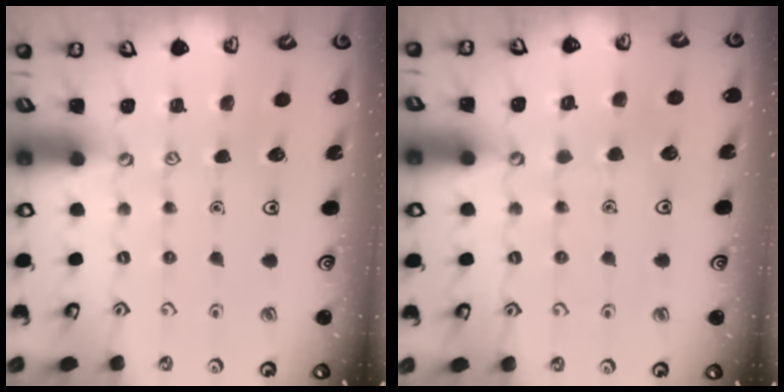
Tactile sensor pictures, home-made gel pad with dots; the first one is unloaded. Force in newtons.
{"total": 2.6, "press": 2.6, "slide": 0.3}